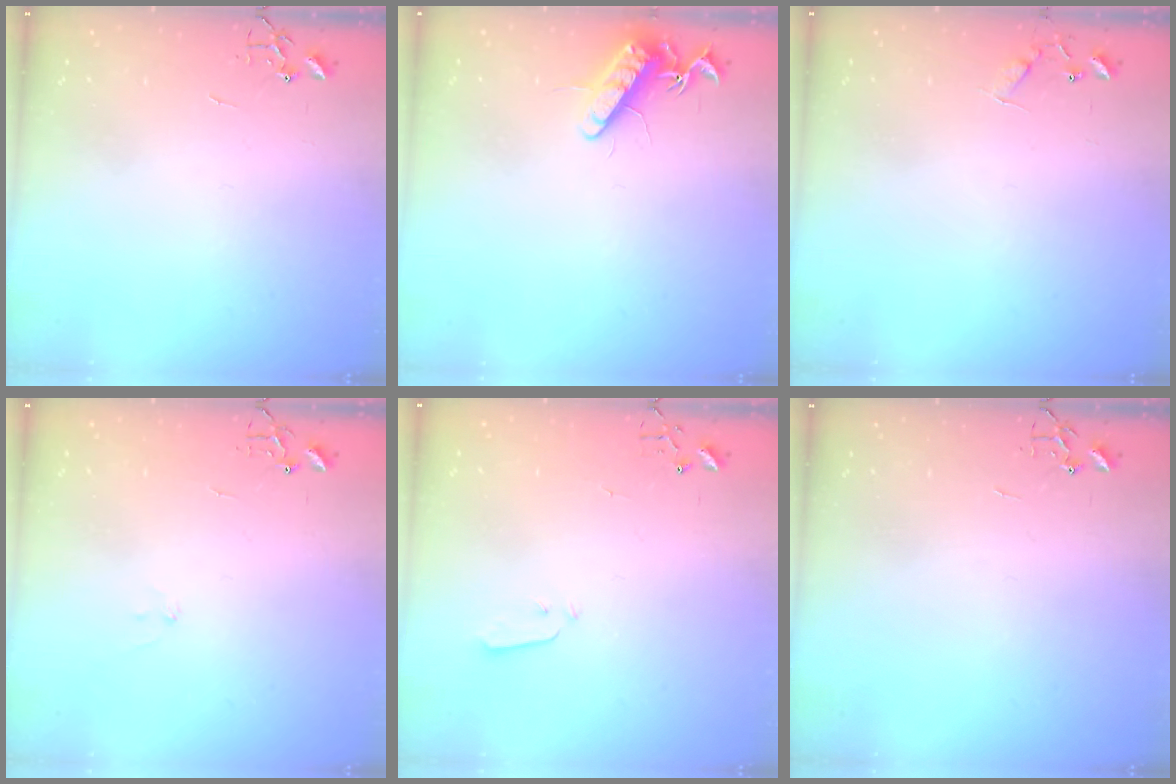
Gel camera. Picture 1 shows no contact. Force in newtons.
{"total": 11.9, "press": 11.8, "slide": 1.3}
{"total": 6.5, "press": 6.5, "slide": 0.6}
{"total": 7.0, "press": 7.0, "slide": 0.7}
{"total": 3.0, "press": 3.0, "slide": 0.3}
{"total": 0.0}